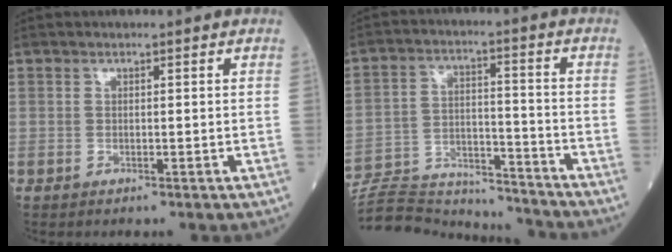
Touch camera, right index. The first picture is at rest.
{"total": 19.4, "force": [-18.8, 2.3, 4.0], "torque": [-0.102, 0.007, -0.286]}